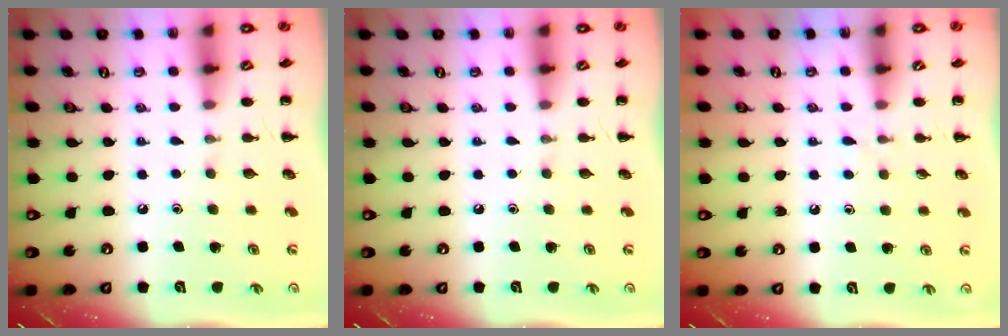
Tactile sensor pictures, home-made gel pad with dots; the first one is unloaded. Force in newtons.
{"total": 0.0}
{"total": 3.7, "press": 3.4, "slide": 1.5}